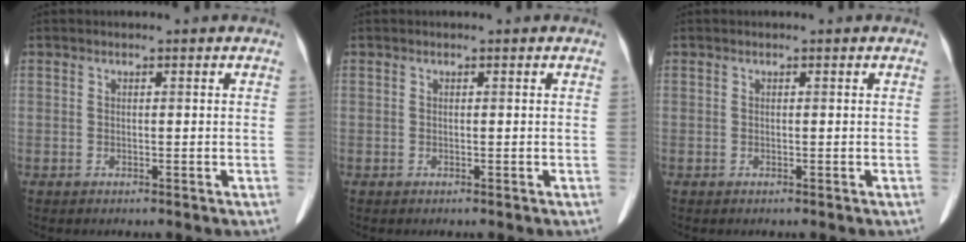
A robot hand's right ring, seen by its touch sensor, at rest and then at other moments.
{"total": 0.0}
{"total": 0.0}